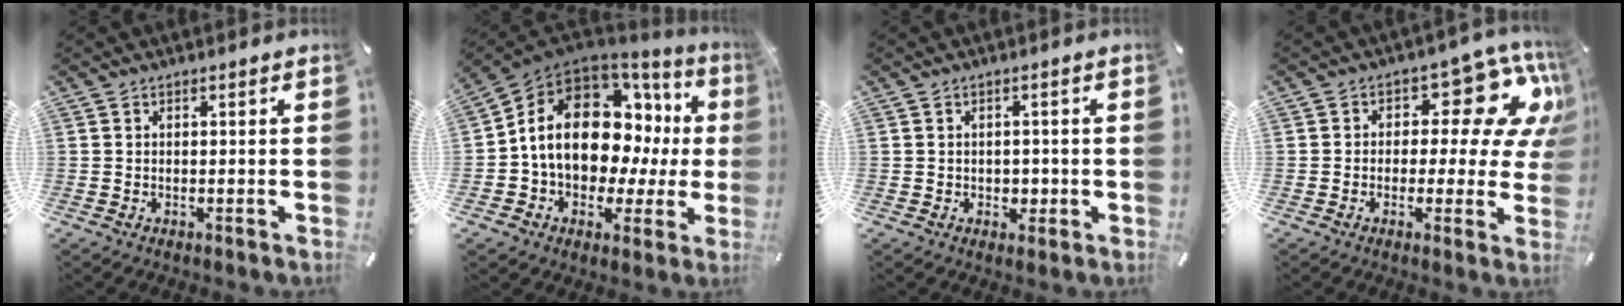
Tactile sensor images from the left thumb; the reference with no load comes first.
{"total": 16.3, "force": [3.5, 11.1, 11.4], "torque": [-0.196, -0.028, 0.059]}
{"total": 2.3, "force": [-0.2, 2.2, 0.9], "torque": [-0.002, -0.003, -0.011]}
{"total": 14.0, "force": [5.2, 8.0, 10.3], "torque": [-0.129, -0.032, 0.085]}